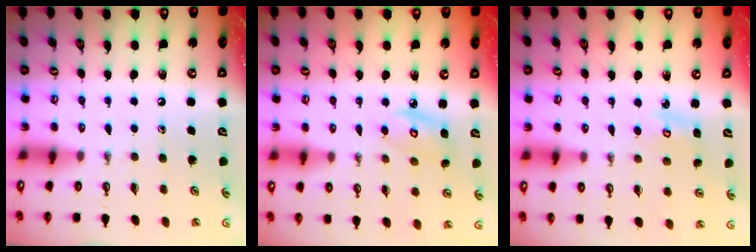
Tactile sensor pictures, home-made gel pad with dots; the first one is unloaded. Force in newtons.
{"total": 4.6, "press": 4.5, "slide": 0.2}
{"total": 4.1, "press": 4.1, "slide": 0.3}